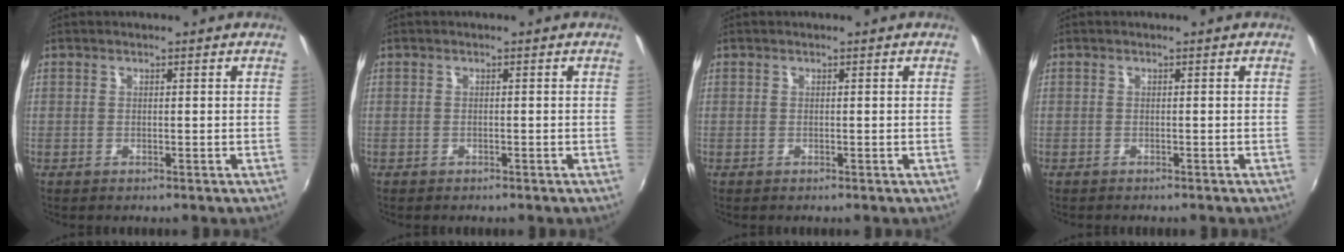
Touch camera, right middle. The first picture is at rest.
{"total": 0.7, "force": [-0.6, 0.3, 0.2], "torque": [-0.007, 0.000, -0.008]}
{"total": 0.0}
{"total": 0.7, "force": [-0.7, 0.1, 0.1], "torque": [-0.006, -0.001, -0.010]}